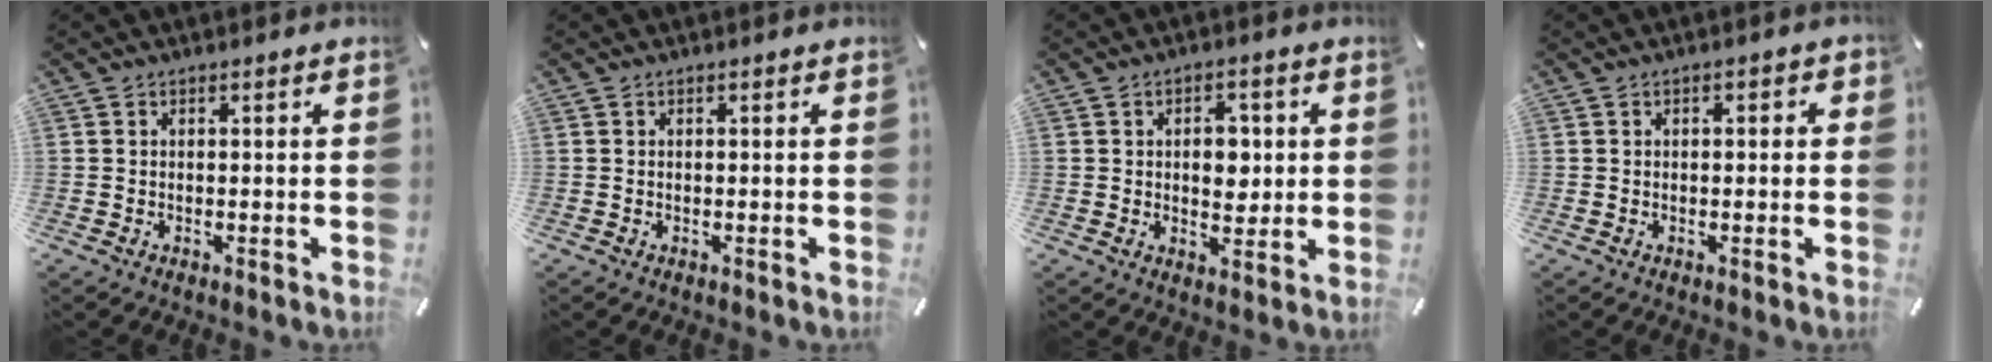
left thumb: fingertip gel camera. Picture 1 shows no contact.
{"total": 0.0}
{"total": 6.7, "force": [0.7, 4.6, 4.8], "torque": [-0.060, -0.005, 0.004]}
{"total": 1.3, "force": [-0.2, 0.8, 1.0], "torque": [-0.017, 0.006, -0.006]}